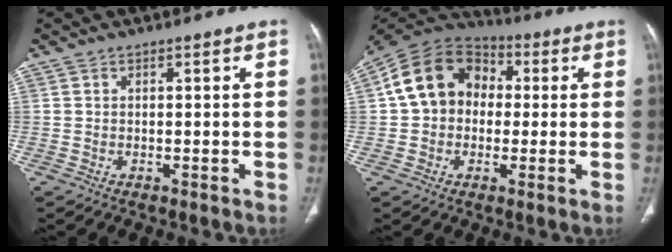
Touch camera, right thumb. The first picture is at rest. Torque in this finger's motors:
{"motor_torque": [0.11, 0.29, 1.40, -0.06, 0.08]}